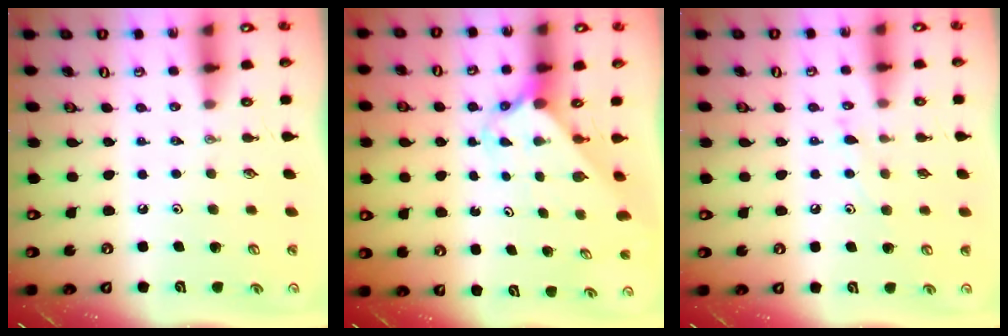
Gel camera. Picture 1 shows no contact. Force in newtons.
{"total": 2.4, "press": 2.4, "slide": 0.2}
{"total": 6.7, "press": 6.7, "slide": 0.4}